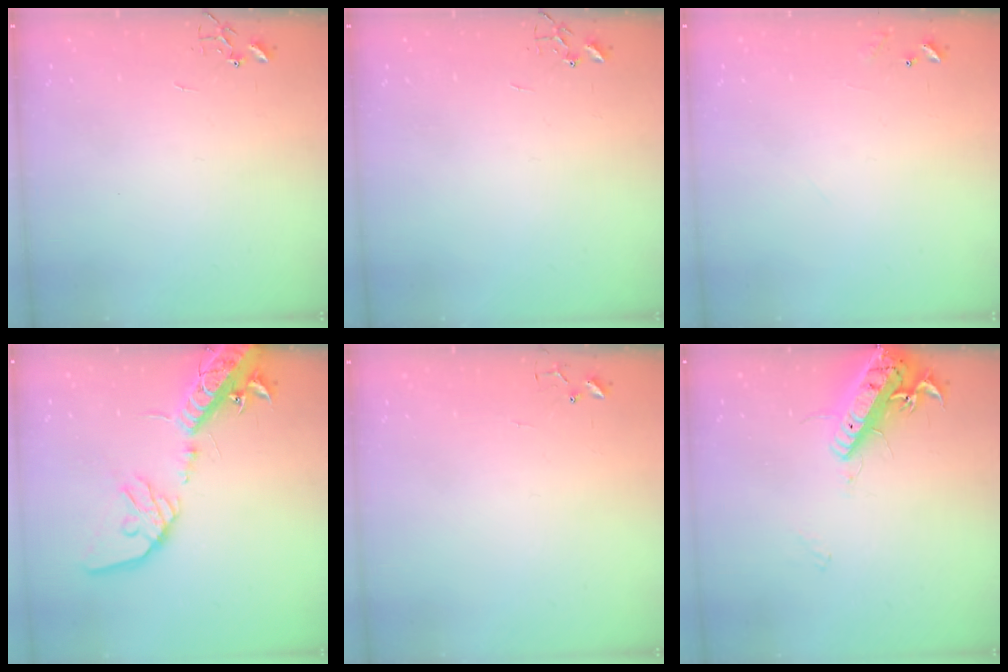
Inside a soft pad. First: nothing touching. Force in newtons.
{"total": 0.0}
{"total": 6.9, "press": 6.9, "slide": 0.4}
{"total": 19.7, "press": 19.2, "slide": 4.1}
{"total": 4.9, "press": 4.8, "slide": 0.4}
{"total": 17.1, "press": 16.8, "slide": 3.3}